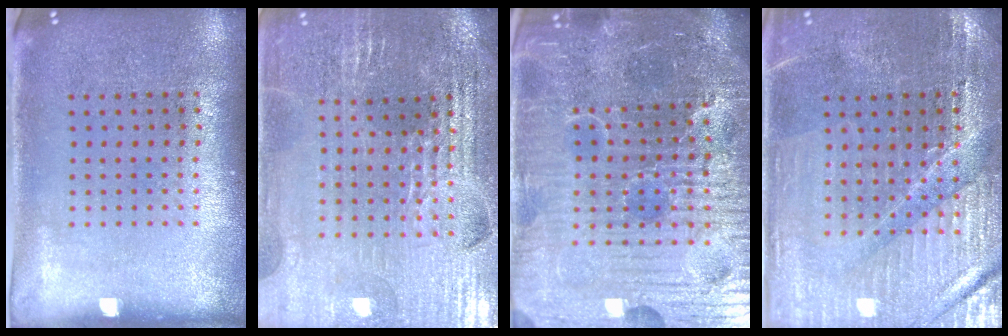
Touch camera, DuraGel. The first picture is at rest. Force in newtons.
{"total": 3.2, "press": 3.2, "slide": 0.4}
{"total": 6.9, "press": 6.2, "slide": 3.1}
{"total": 3.2, "press": 3.1, "slide": 0.4}